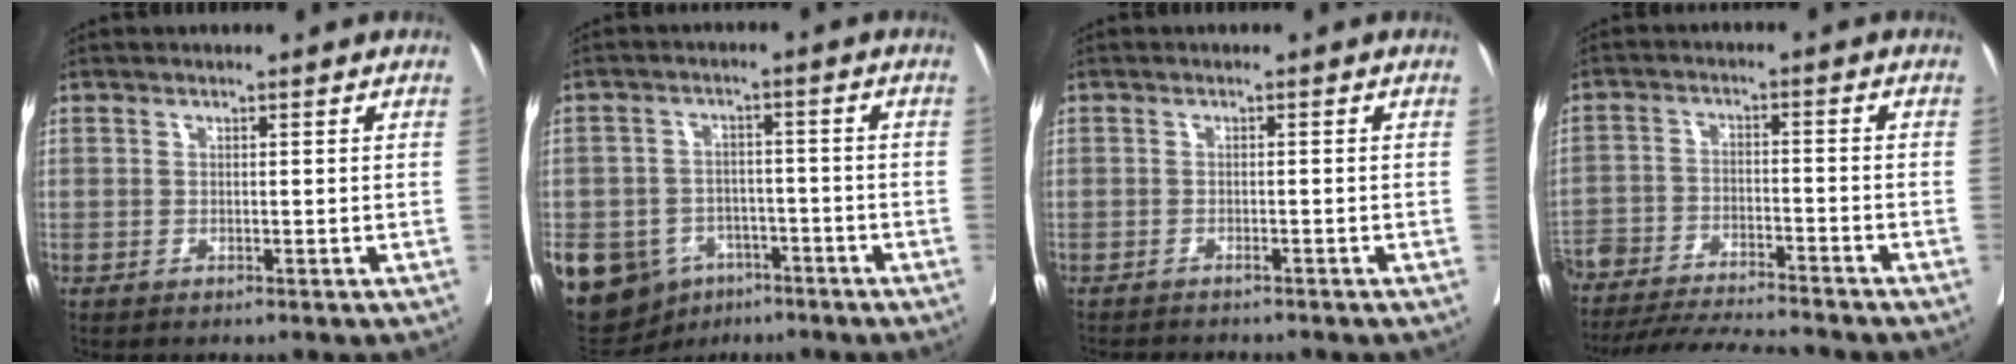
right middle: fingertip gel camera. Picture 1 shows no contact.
{"total": 16.3, "force": [-7.7, 12.7, 6.7], "torque": [-0.165, 0.013, -0.109]}
{"total": 5.1, "force": [-4.8, 0.8, 1.8], "torque": [-0.022, -0.005, -0.068]}
{"total": 16.9, "force": [-15.5, 1.3, 6.5], "torque": [-0.119, -0.023, -0.243]}